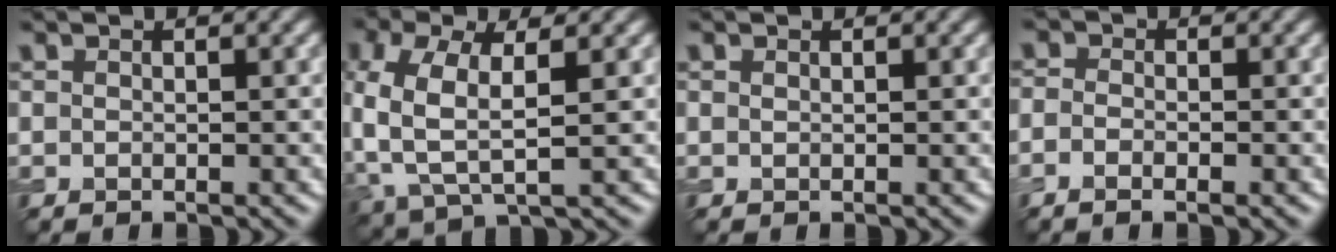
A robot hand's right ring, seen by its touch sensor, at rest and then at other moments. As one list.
[{"total": 6.6, "force": [0.1, 3.6, 5.5], "torque": [-0.143, -0.004, 0.005]}, {"total": 0.0}, {"total": 2.3, "force": [-0.9, 1.2, 1.8], "torque": [-0.022, 0.004, -0.022]}]